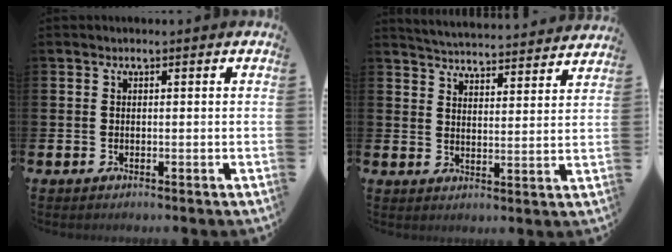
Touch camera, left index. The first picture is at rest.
{"total": 4.9, "force": [4.9, 0.1, 0.1], "torque": [-0.014, -0.044, 0.084]}